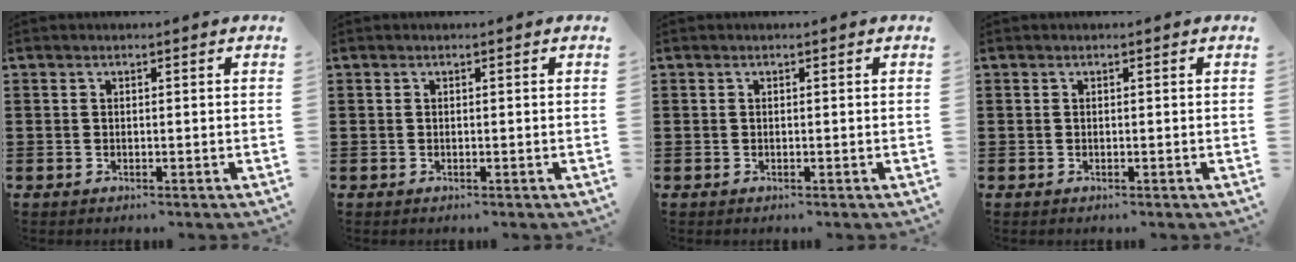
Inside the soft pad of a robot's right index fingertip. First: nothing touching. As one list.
[{"total": 0.0}, {"total": 0.0}, {"total": 0.0}]